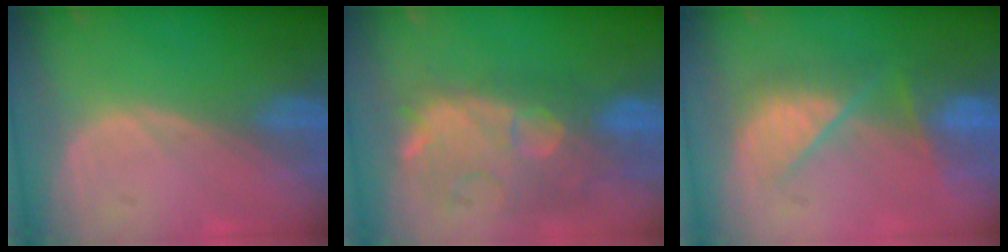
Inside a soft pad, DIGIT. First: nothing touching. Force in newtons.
{"total": 10.8, "press": 10.1, "slide": 3.8}
{"total": 8.3, "press": 7.4, "slide": 3.8}